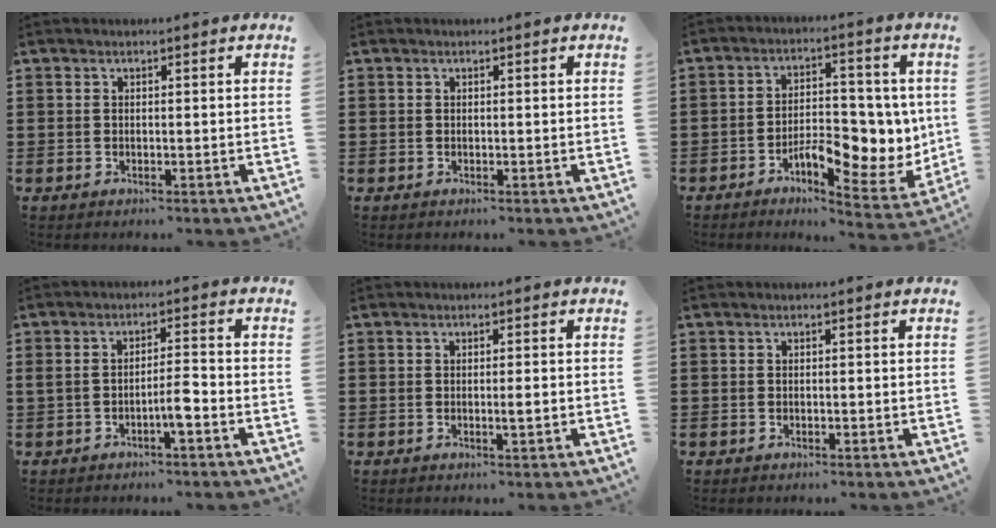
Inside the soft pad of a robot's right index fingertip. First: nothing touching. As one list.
[{"total": 0.0}, {"total": 9.3, "force": [-2.0, 4.9, 7.6], "torque": [-0.097, -0.001, -0.034]}, {"total": 3.9, "force": [-1.7, 0.8, 3.5], "torque": [-0.061, 0.006, -0.033]}, {"total": 1.5, "force": [-0.2, 0.2, 1.5], "torque": [-0.025, -0.003, -0.003]}, {"total": 0.0}]